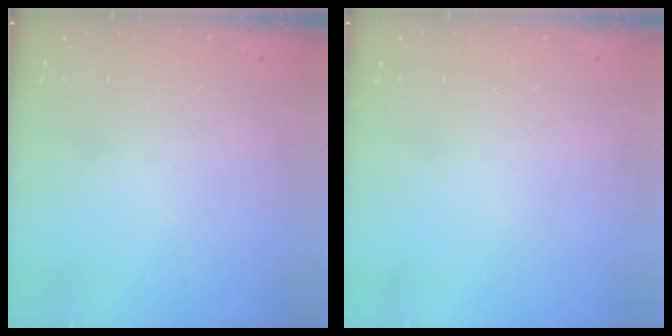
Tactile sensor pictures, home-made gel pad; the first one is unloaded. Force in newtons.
{"total": 0.0}